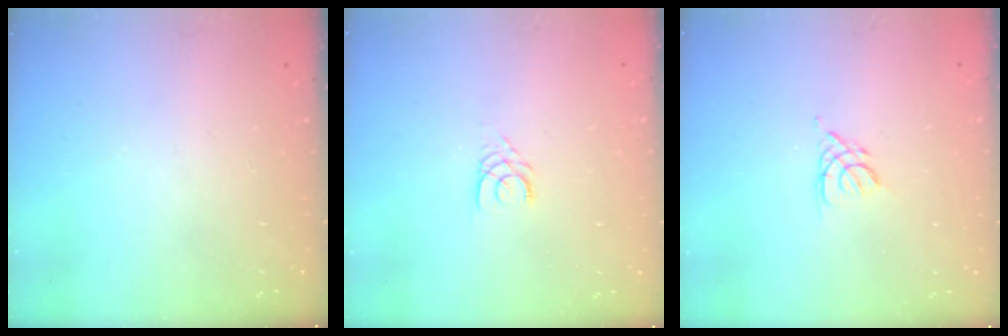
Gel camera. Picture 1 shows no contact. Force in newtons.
{"total": 3.1, "press": 3.1, "slide": 0.3}
{"total": 3.6, "press": 3.5, "slide": 0.7}